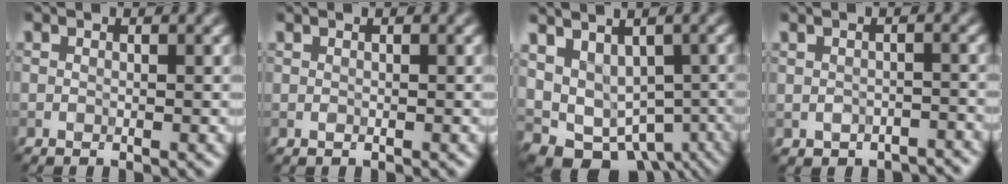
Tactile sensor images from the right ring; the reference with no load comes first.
{"total": 0.0}
{"total": 6.8, "force": [-1.9, 5.2, 3.9], "torque": [-0.062, -0.012, 0.006]}
{"total": 2.5, "force": [-2.1, 1.2, 0.5], "torque": [-0.003, -0.009, -0.023]}